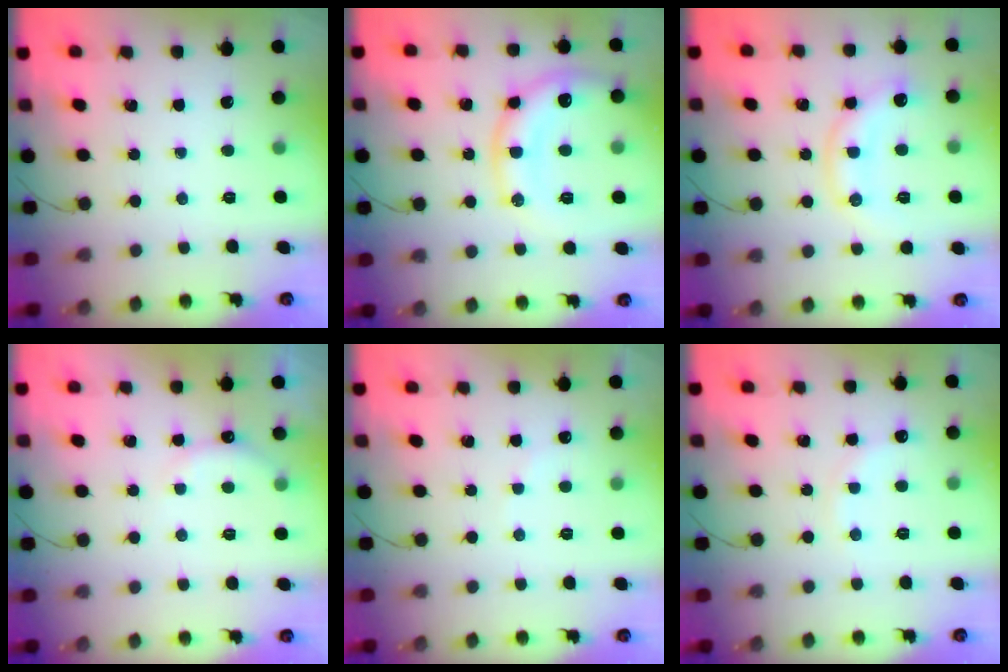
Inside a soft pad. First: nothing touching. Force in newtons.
{"total": 14.8, "press": 14.7, "slide": 1.7}
{"total": 9.9, "press": 9.9, "slide": 0.3}
{"total": 7.2, "press": 7.2, "slide": 1.0}
{"total": 3.4, "press": 3.2, "slide": 1.0}
{"total": 5.8, "press": 5.6, "slide": 1.4}